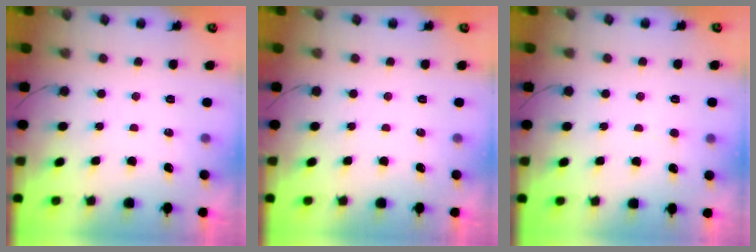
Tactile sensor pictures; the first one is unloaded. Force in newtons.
{"total": 0.0}
{"total": 2.9, "press": 2.9, "slide": 0.3}